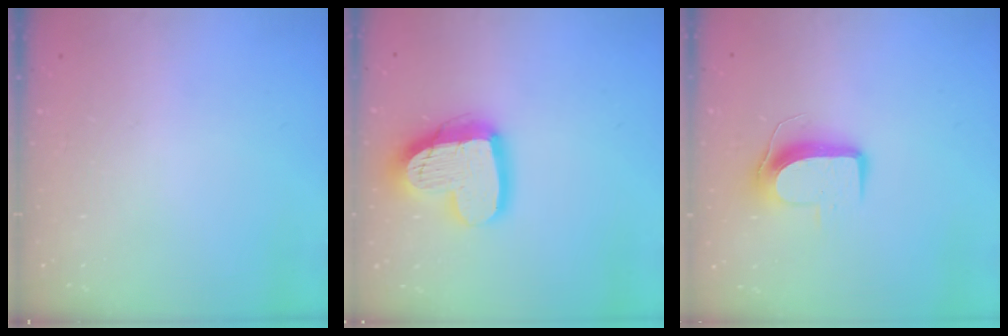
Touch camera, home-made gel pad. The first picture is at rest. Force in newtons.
{"total": 17.4, "press": 17.3, "slide": 1.5}
{"total": 9.4, "press": 9.4, "slide": 0.3}